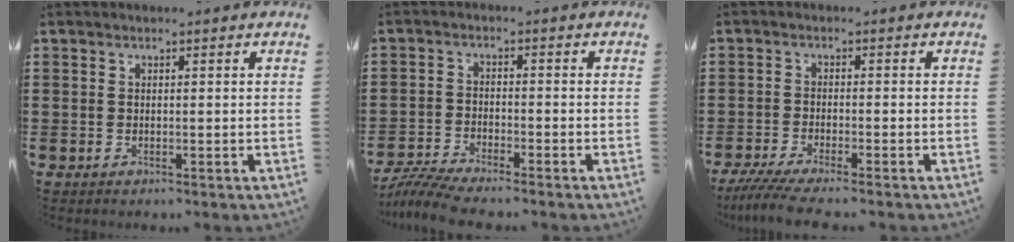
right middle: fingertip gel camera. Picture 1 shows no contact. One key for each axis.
{"total": 4.7, "fx": -4.5, "fy": 0.1, "fz": 1.6, "tx": -0.048, "ty": -0.013, "tz": -0.092}
{"total": 3.4, "fx": -3.0, "fy": 0.0, "fz": 1.7, "tx": -0.043, "ty": -0.011, "tz": -0.061}